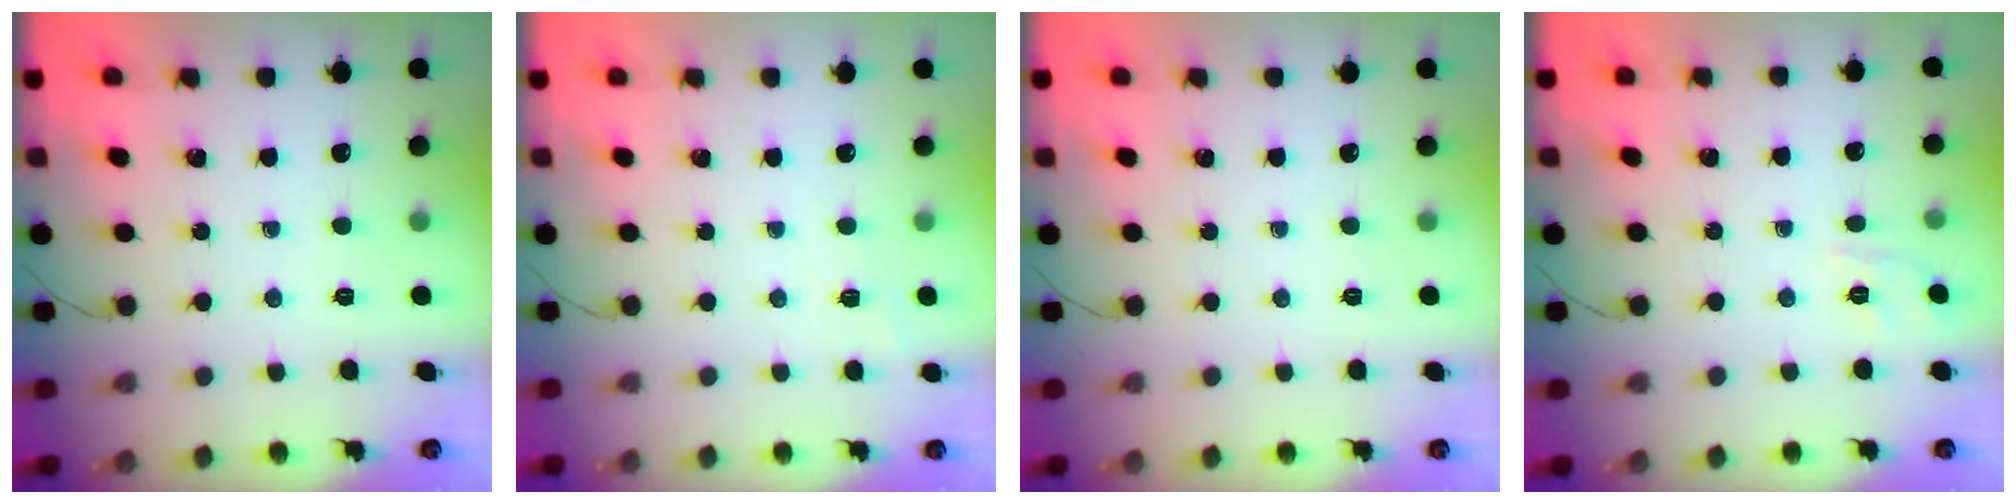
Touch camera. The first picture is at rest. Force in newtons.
{"total": 6.2, "press": 6.0, "slide": 1.6}
{"total": 0.0}
{"total": 1.7, "press": 0.3, "slide": 1.6}